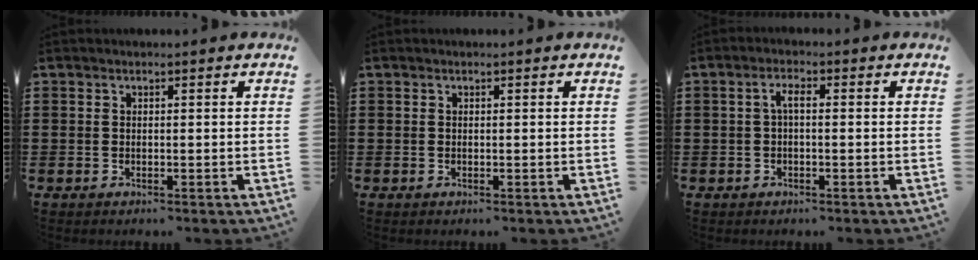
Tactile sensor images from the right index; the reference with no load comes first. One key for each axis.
{"total": 0.0}
{"total": 2.2, "fx": -0.1, "fy": 0.7, "fz": 2.1, "tx": -0.040, "ty": 0.005, "tz": -0.004}